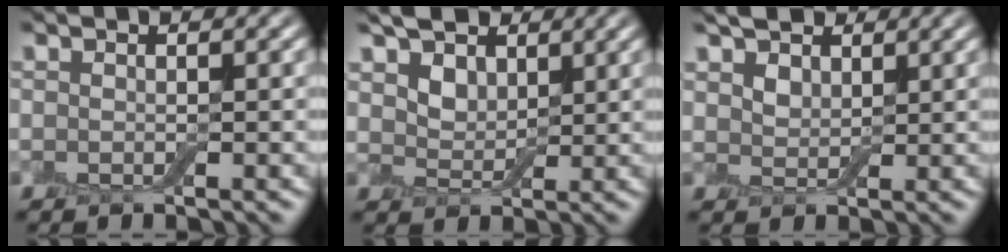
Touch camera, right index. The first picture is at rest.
{"total": 4.2, "force": [2.6, 2.7, 2.0], "torque": [-0.053, -0.006, 0.043]}
{"total": 3.6, "force": [2.4, 2.1, 1.6], "torque": [-0.043, 0.001, 0.040]}